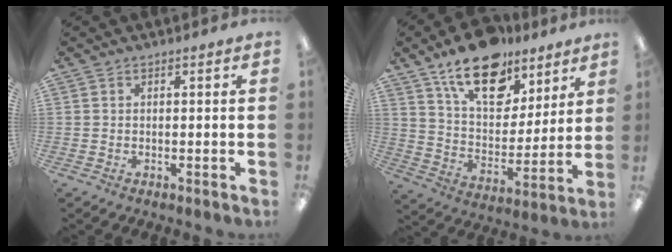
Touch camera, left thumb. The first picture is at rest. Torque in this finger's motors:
{"motor_torque": [1.93, 1.55, 1.73, -1.04, 0.12]}